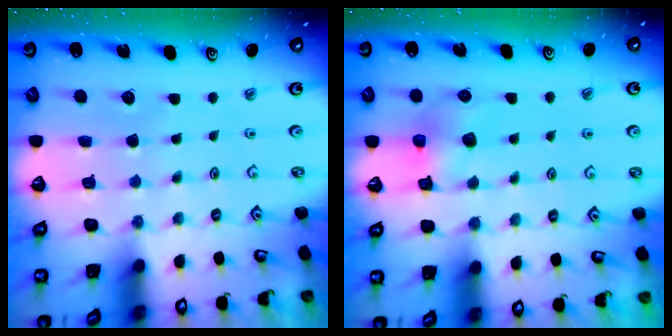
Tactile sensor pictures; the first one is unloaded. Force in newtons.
{"total": 6.5, "press": 6.5, "slide": 0.5}